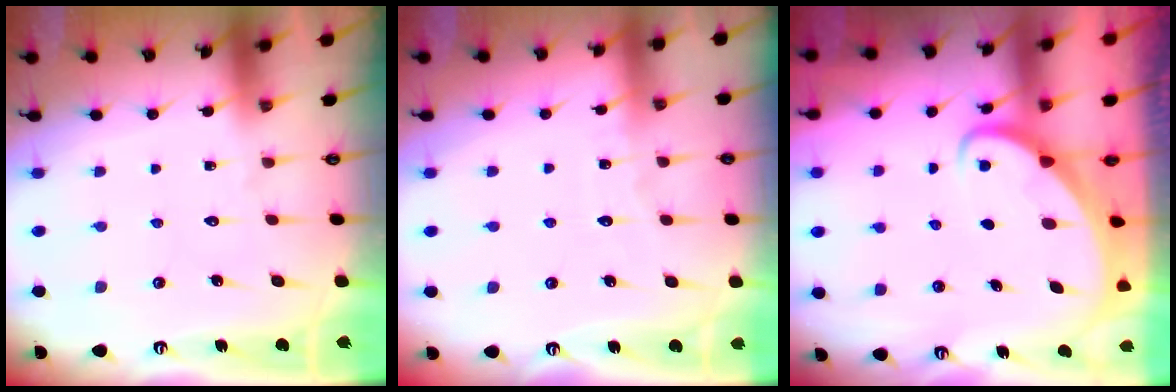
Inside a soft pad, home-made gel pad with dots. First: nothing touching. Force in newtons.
{"total": 2.7, "press": 2.7, "slide": 0.3}
{"total": 2.4, "press": 2.4, "slide": 0.2}